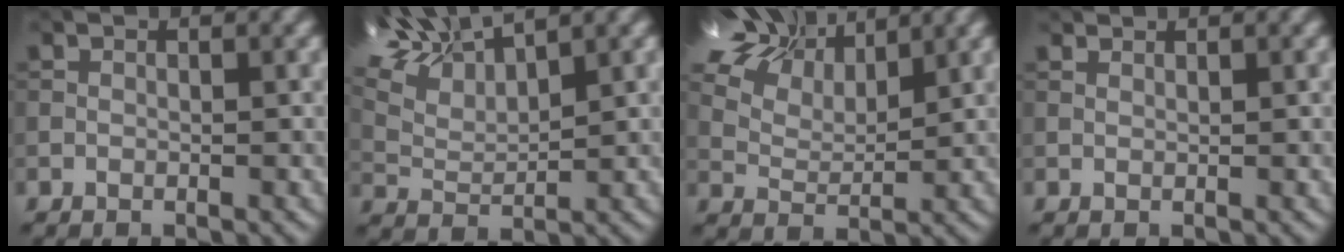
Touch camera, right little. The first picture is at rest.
{"total": 6.5, "force": [5.5, 1.0, 3.2], "torque": [-0.097, 0.011, 0.126]}
{"total": 8.7, "force": [7.3, 2.6, 3.9], "torque": [-0.122, 0.013, 0.133]}
{"total": 1.0, "force": [0.5, -0.7, -0.6], "torque": [0.001, -0.016, 0.022]}